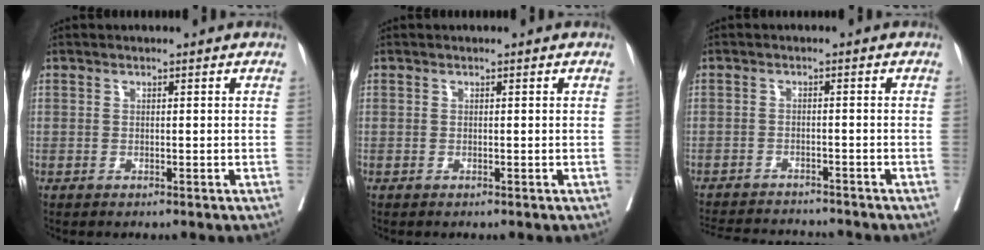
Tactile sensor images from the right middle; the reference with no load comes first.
{"total": 0.0}
{"total": 10.4, "force": [-10.0, 1.3, 2.7], "torque": [-0.046, 0.001, -0.143]}